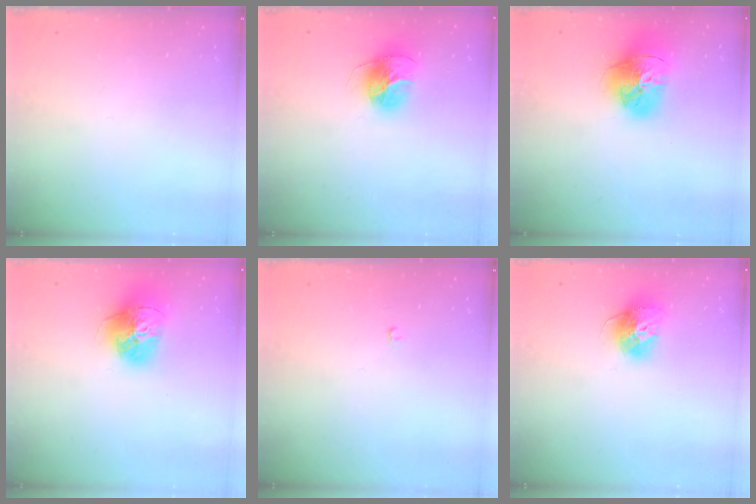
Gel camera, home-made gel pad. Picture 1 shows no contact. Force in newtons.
{"total": 14.3, "press": 14.3, "slide": 1.5}
{"total": 17.7, "press": 17.6, "slide": 1.8}
{"total": 15.9, "press": 15.8, "slide": 1.4}
{"total": 2.1, "press": 2.1, "slide": 0.2}
{"total": 13.5, "press": 13.4, "slide": 1.2}